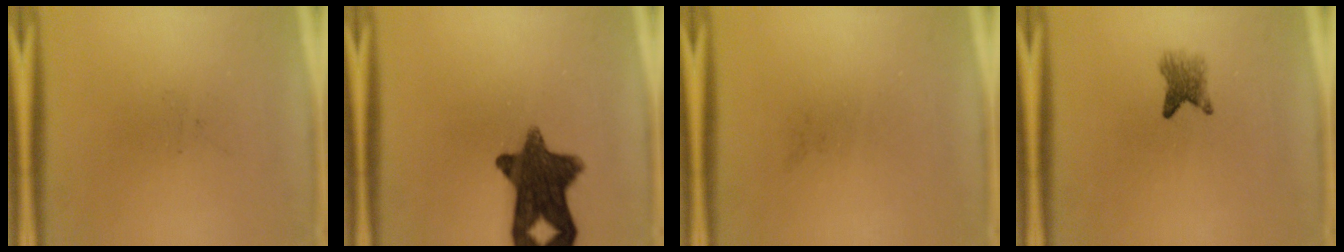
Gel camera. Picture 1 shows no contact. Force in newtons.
{"total": 12.8}
{"total": 0.0}
{"total": 2.9}